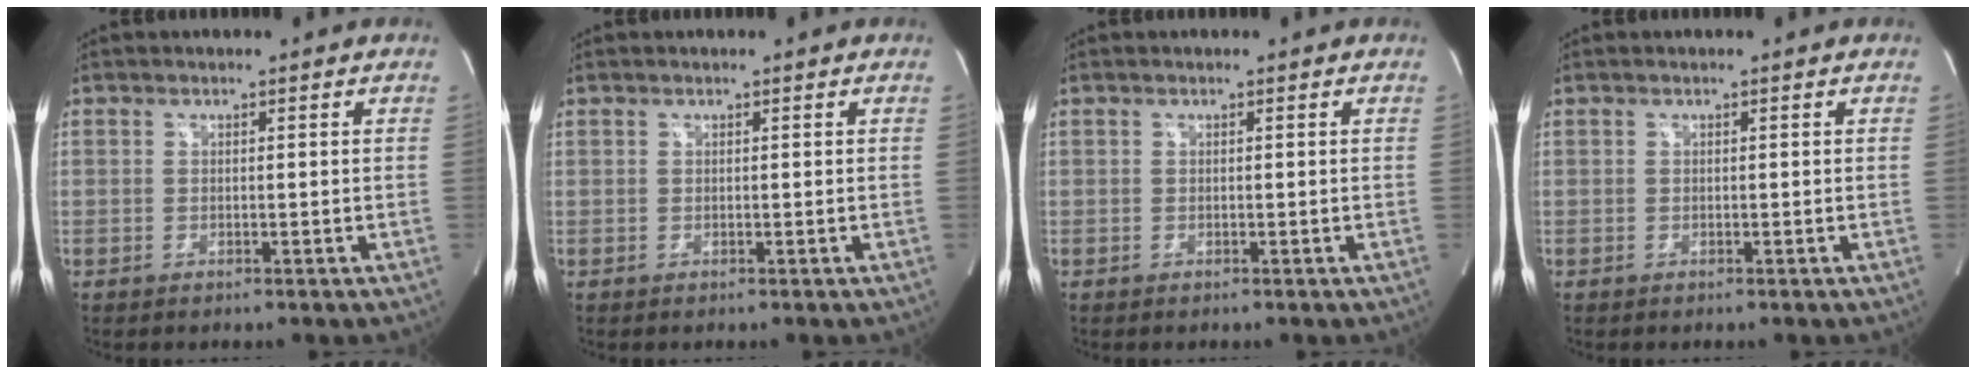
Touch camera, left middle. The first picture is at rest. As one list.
[{"total": 0.0}, {"total": 0.0}, {"total": 0.0}]